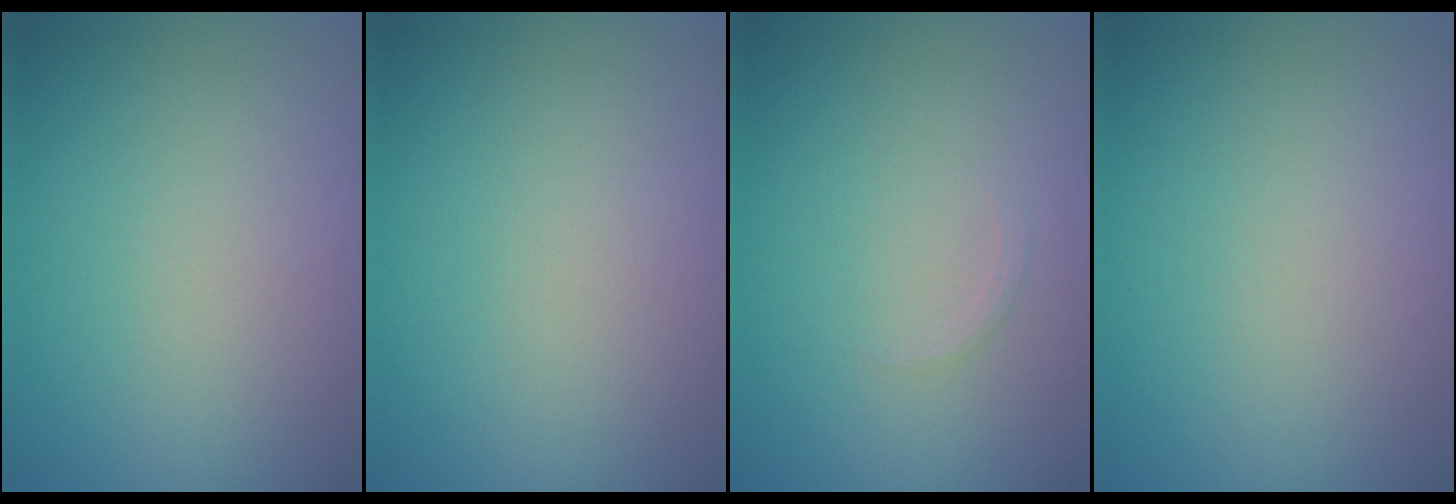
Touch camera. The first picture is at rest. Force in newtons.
{"total": 0.0}
{"total": 0.7, "press": 0.7, "slide": 0.1}
{"total": 0.0}